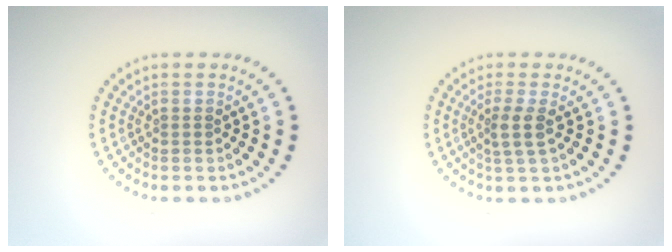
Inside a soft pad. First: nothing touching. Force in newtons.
{"total": 1.8, "press": 1.5, "slide": 1.1}